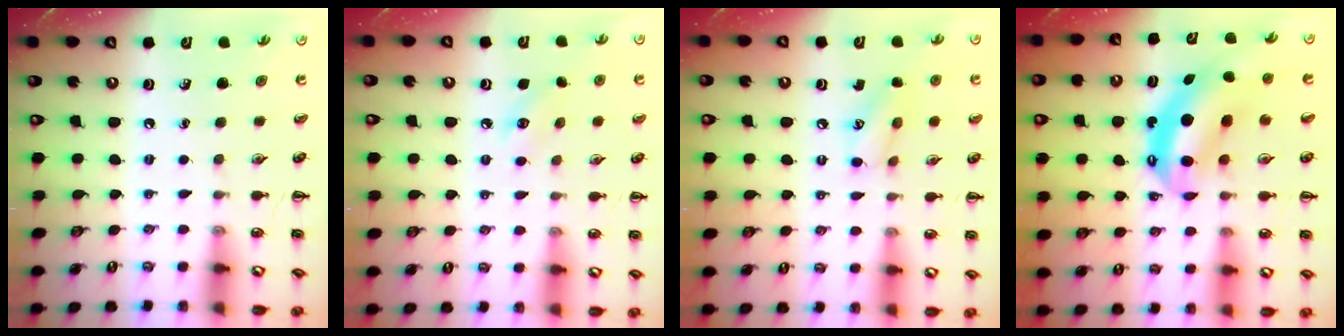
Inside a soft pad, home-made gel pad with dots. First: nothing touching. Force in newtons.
{"total": 4.8, "press": 4.6, "slide": 1.2}
{"total": 9.5, "press": 9.4, "slide": 1.5}
{"total": 7.9, "press": 7.7, "slide": 1.9}